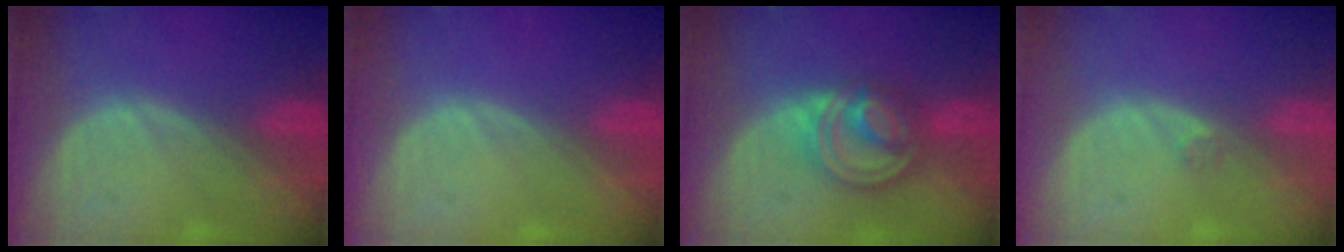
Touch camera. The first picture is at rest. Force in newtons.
{"total": 0.0}
{"total": 8.1, "press": 6.9, "slide": 4.2}
{"total": 0.8, "press": 0.7, "slide": 0.4}